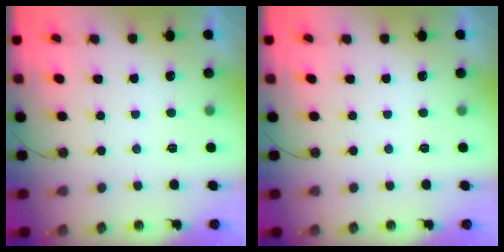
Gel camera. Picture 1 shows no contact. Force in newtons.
{"total": 0.0}